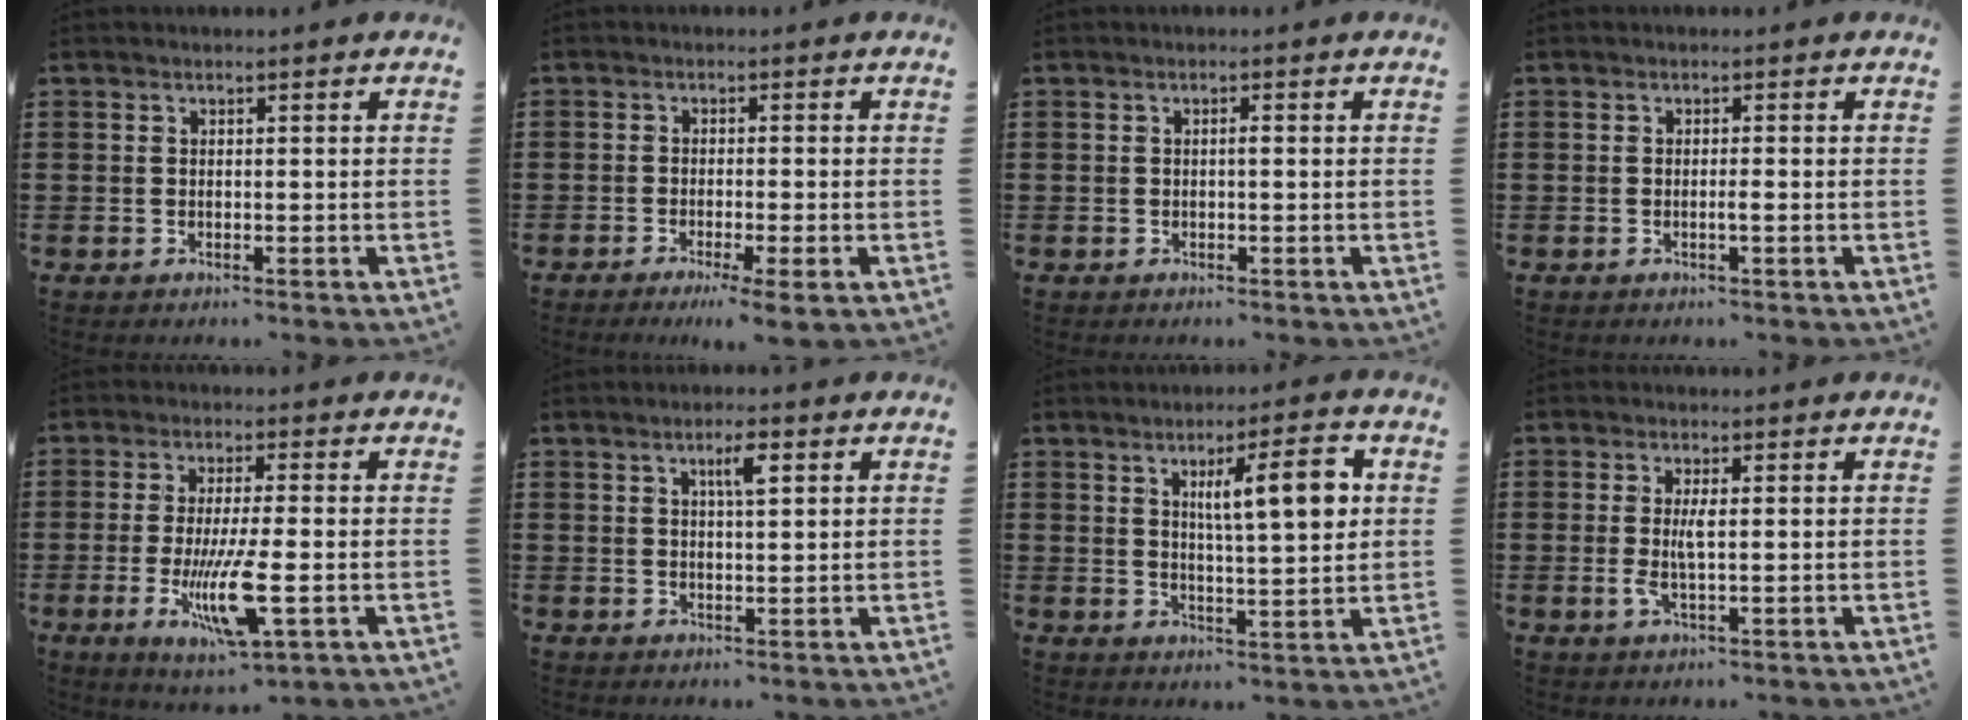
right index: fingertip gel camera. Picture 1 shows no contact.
{"total": 2.6, "force": [-1.8, -0.4, 1.8], "torque": [-0.029, -0.006, -0.031]}
{"total": 0.7, "force": [-0.1, 0.1, 0.7], "torque": [-0.013, -0.003, -0.001]}
{"total": 1.0, "force": [-0.4, -0.1, 0.9], "torque": [-0.022, -0.006, -0.009]}
{"total": 10.3, "force": [-2.7, 2.1, 9.8], "torque": [-0.196, -0.023, -0.047]}
{"total": 3.3, "force": [1.3, 0.6, 3.0], "torque": [-0.054, 0.004, 0.017]}
{"total": 8.6, "force": [2.6, 1.8, 8.0], "torque": [-0.133, -0.003, 0.036]}
{"total": 3.1, "force": [-0.1, 0.6, 3.0], "torque": [-0.062, -0.005, -0.005]}